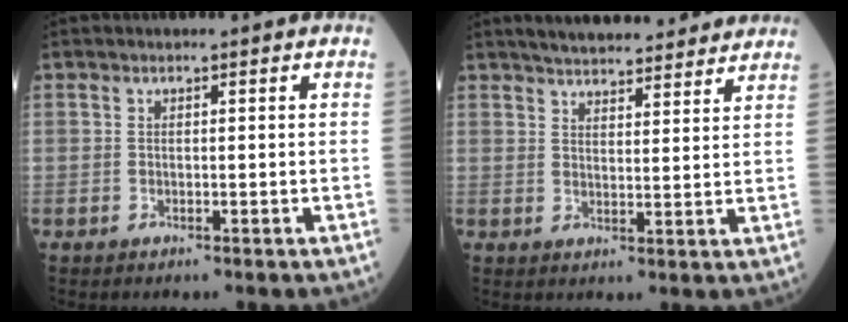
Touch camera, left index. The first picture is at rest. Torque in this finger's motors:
{"motor_torque": [0.69, -0.69, 0.14, 0.06]}